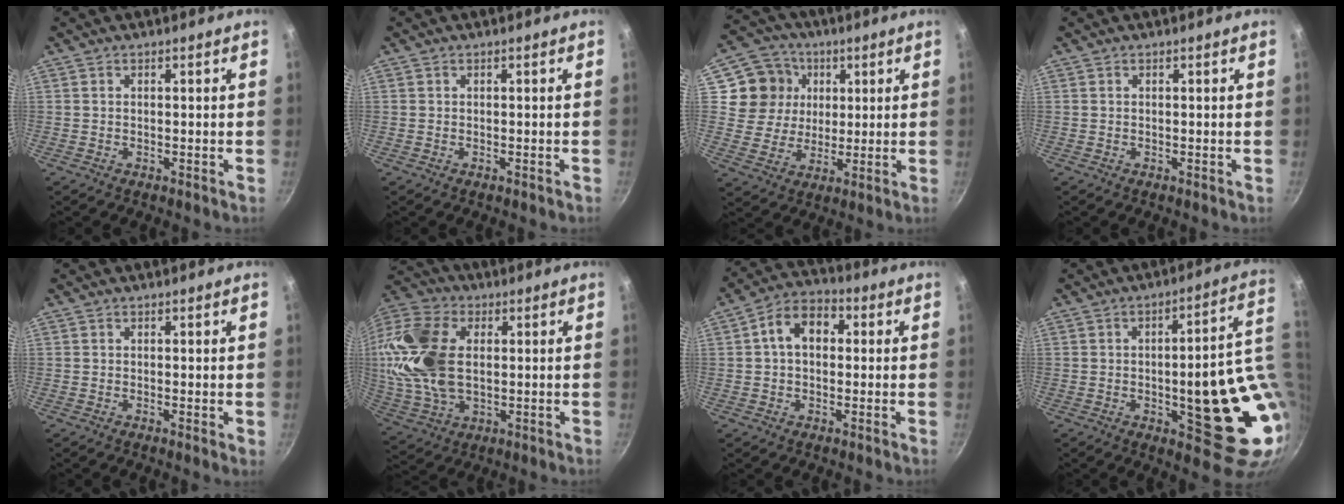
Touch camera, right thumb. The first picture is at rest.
{"total": 0.0}
{"total": 11.2, "force": [3.4, 10.1, 3.5], "torque": [-0.035, -0.003, 0.055]}
{"total": 0.0}
{"total": 0.6, "force": [0.1, 0.2, 0.6], "torque": [-0.010, -0.004, -0.002]}
{"total": 19.9, "force": [2.3, 12.7, 15.1], "torque": [-0.301, 0.010, 0.041]}
{"total": 8.7, "force": [1.3, 6.1, 6.0], "torque": [-0.069, 0.025, 0.005]}
{"total": 19.0, "force": [-0.2, 6.3, 17.9], "torque": [-0.197, -0.005, 0.000]}